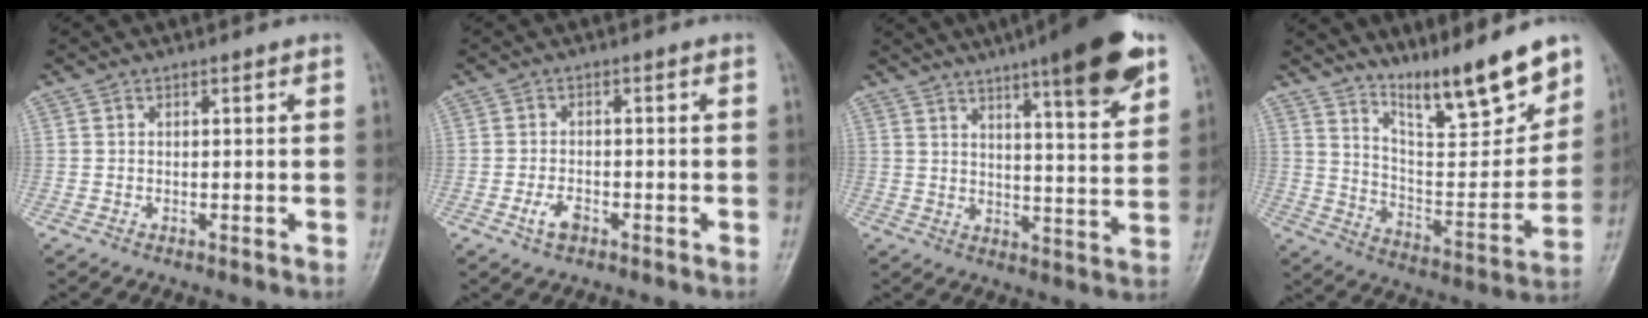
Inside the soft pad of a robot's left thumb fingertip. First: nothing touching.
{"total": 3.1, "force": [-1.6, 1.7, 2.0], "torque": [-0.041, 0.010, -0.027]}
{"total": 16.4, "force": [9.8, 2.8, 12.9], "torque": [-0.162, -0.043, 0.140]}
{"total": 16.8, "force": [12.9, 3.0, 10.4], "torque": [-0.128, -0.088, 0.224]}